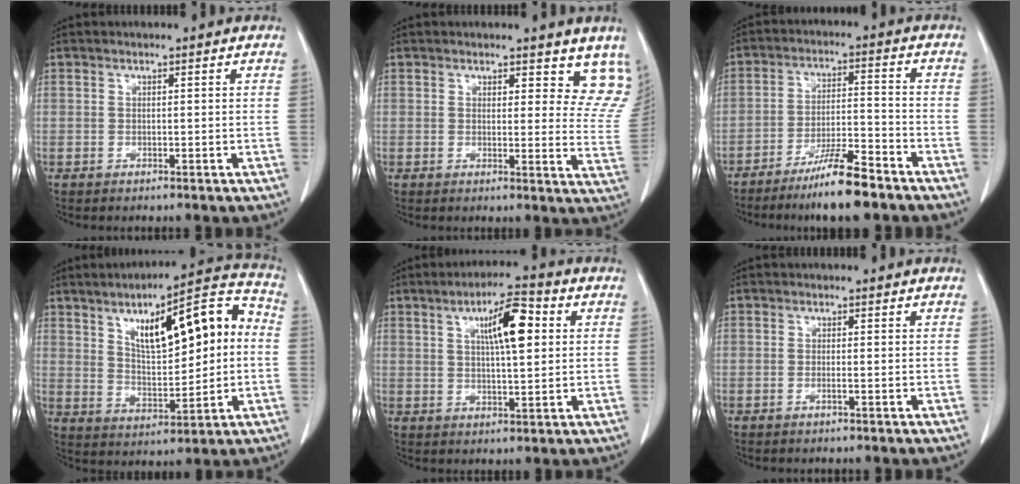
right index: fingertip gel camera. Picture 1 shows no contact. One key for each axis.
{"total": 8.6, "fx": 7.5, "fy": 3.2, "fz": 2.5, "tx": 0.011, "ty": -0.034, "tz": 0.056}
{"total": 9.4, "fx": -7.1, "fy": 0.6, "fz": 6.2, "tx": -0.110, "ty": -0.017, "tz": -0.124}
{"total": 16.1, "fx": 3.3, "fy": 4.7, "fz": 15.0, "tx": -0.217, "ty": 0.040, "tz": 0.058}
{"total": 8.6, "fx": 2.5, "fy": 1.7, "fz": 8.0, "tx": -0.132, "ty": 0.013, "tz": 0.041}
{"total": 0.7, "fx": -0.3, "fy": 0.0, "fz": 0.6, "tx": -0.012, "ty": 0.000, "tz": -0.006}